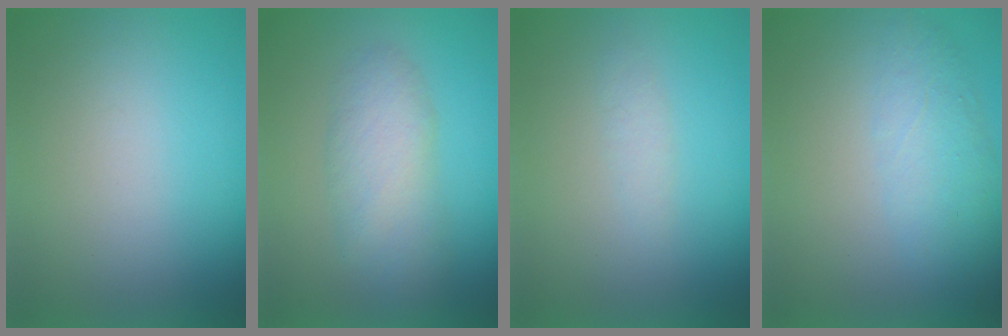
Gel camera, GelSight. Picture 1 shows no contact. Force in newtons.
{"total": 4.3}
{"total": 1.3}
{"total": 4.2}